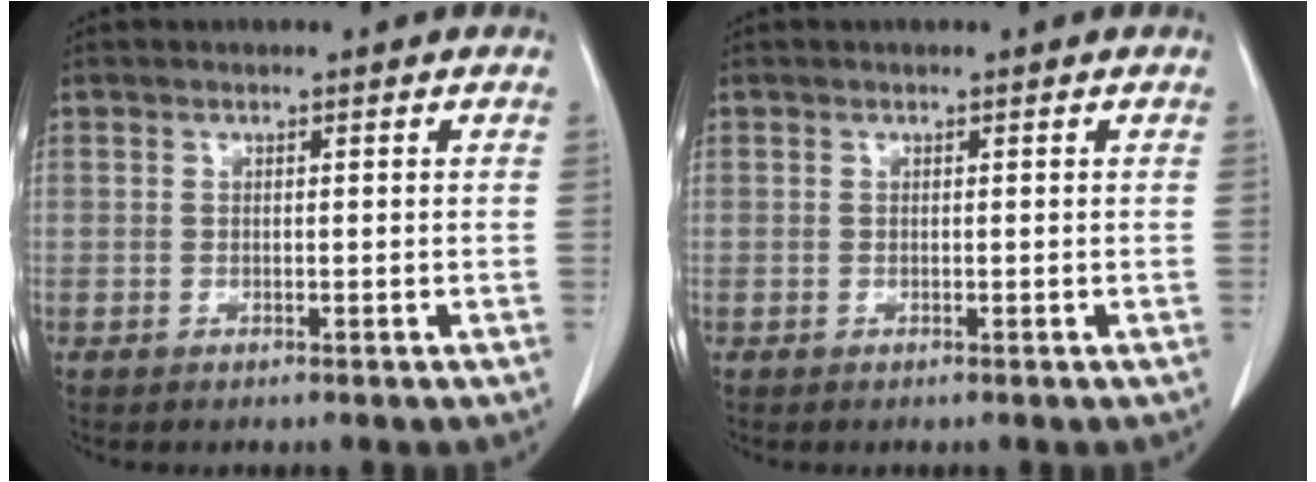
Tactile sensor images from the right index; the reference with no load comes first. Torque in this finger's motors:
{"motor_torque": [0.00, 0.00, 0.00, 0.00]}